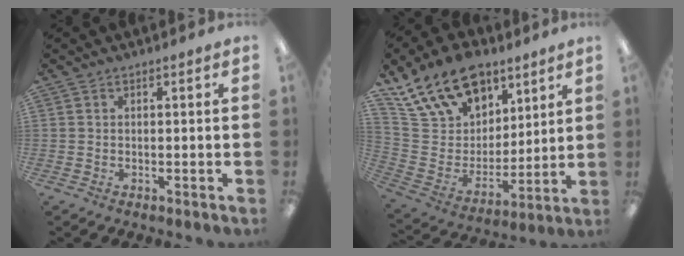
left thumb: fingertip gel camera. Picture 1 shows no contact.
{"total": 19.6, "force": [13.6, 11.6, 8.1], "torque": [-0.157, -0.073, 0.253]}